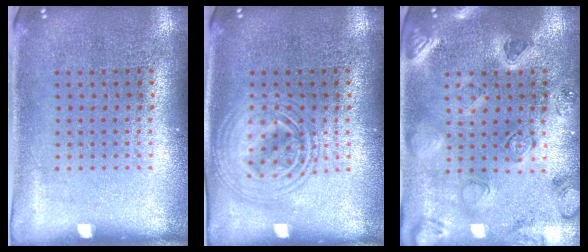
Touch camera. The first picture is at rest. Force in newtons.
{"total": 2.9, "press": 2.9, "slide": 0.4}
{"total": 1.8, "press": 1.7, "slide": 0.2}